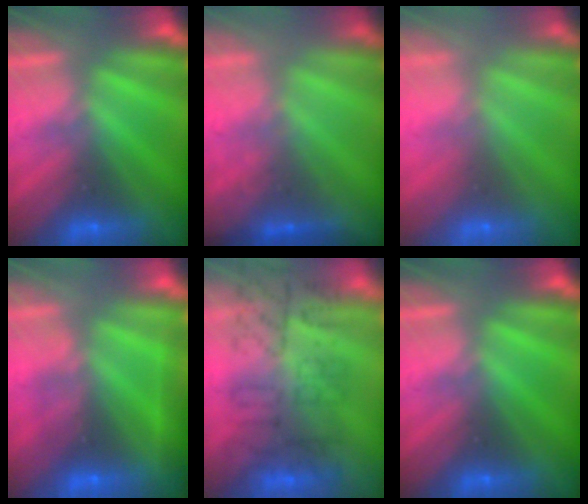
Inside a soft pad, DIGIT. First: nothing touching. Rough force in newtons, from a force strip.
{"total": 1.8}
{"total": 8.3}
{"total": 2.2}
{"total": 3.9}
{"total": 0.0}